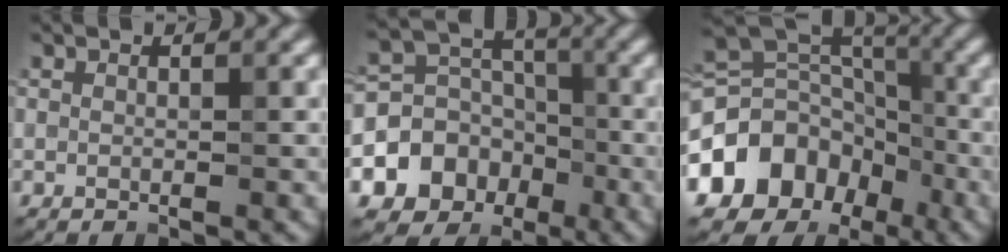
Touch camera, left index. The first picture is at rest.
{"total": 8.5, "force": [-3.4, 7.3, 2.8], "torque": [-0.035, 0.003, -0.086]}
{"total": 12.2, "force": [-5.6, 9.9, 4.5], "torque": [-0.103, 0.001, -0.103]}